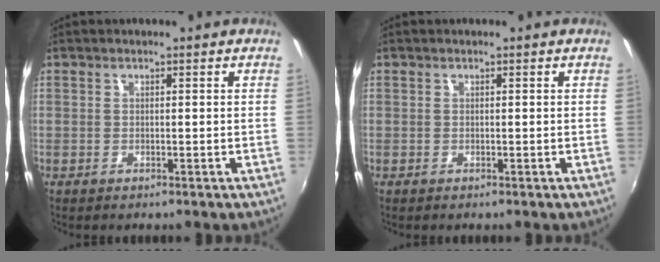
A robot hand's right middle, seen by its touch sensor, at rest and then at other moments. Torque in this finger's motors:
{"motor_torque": [0.00, 0.00, -0.01, 0.00]}